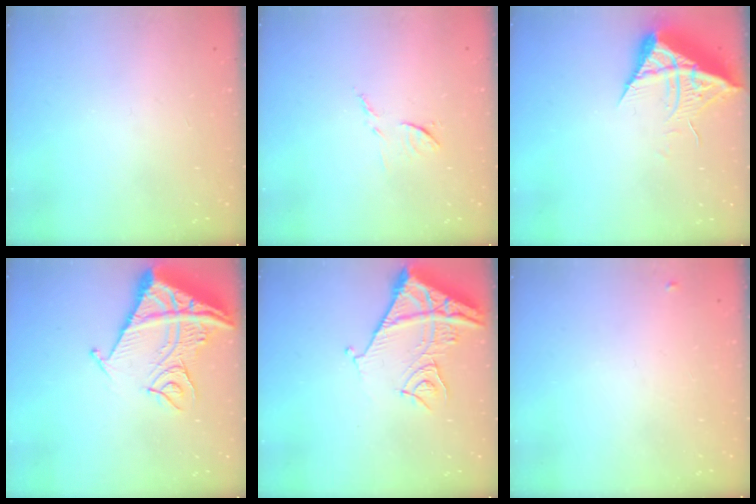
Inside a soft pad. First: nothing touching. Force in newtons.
{"total": 6.9, "press": 6.9, "slide": 0.4}
{"total": 13.1, "press": 13.1, "slide": 0.9}
{"total": 15.9, "press": 15.8, "slide": 1.8}
{"total": 12.8, "press": 12.7, "slide": 1.6}
{"total": 3.9, "press": 3.8, "slide": 0.6}